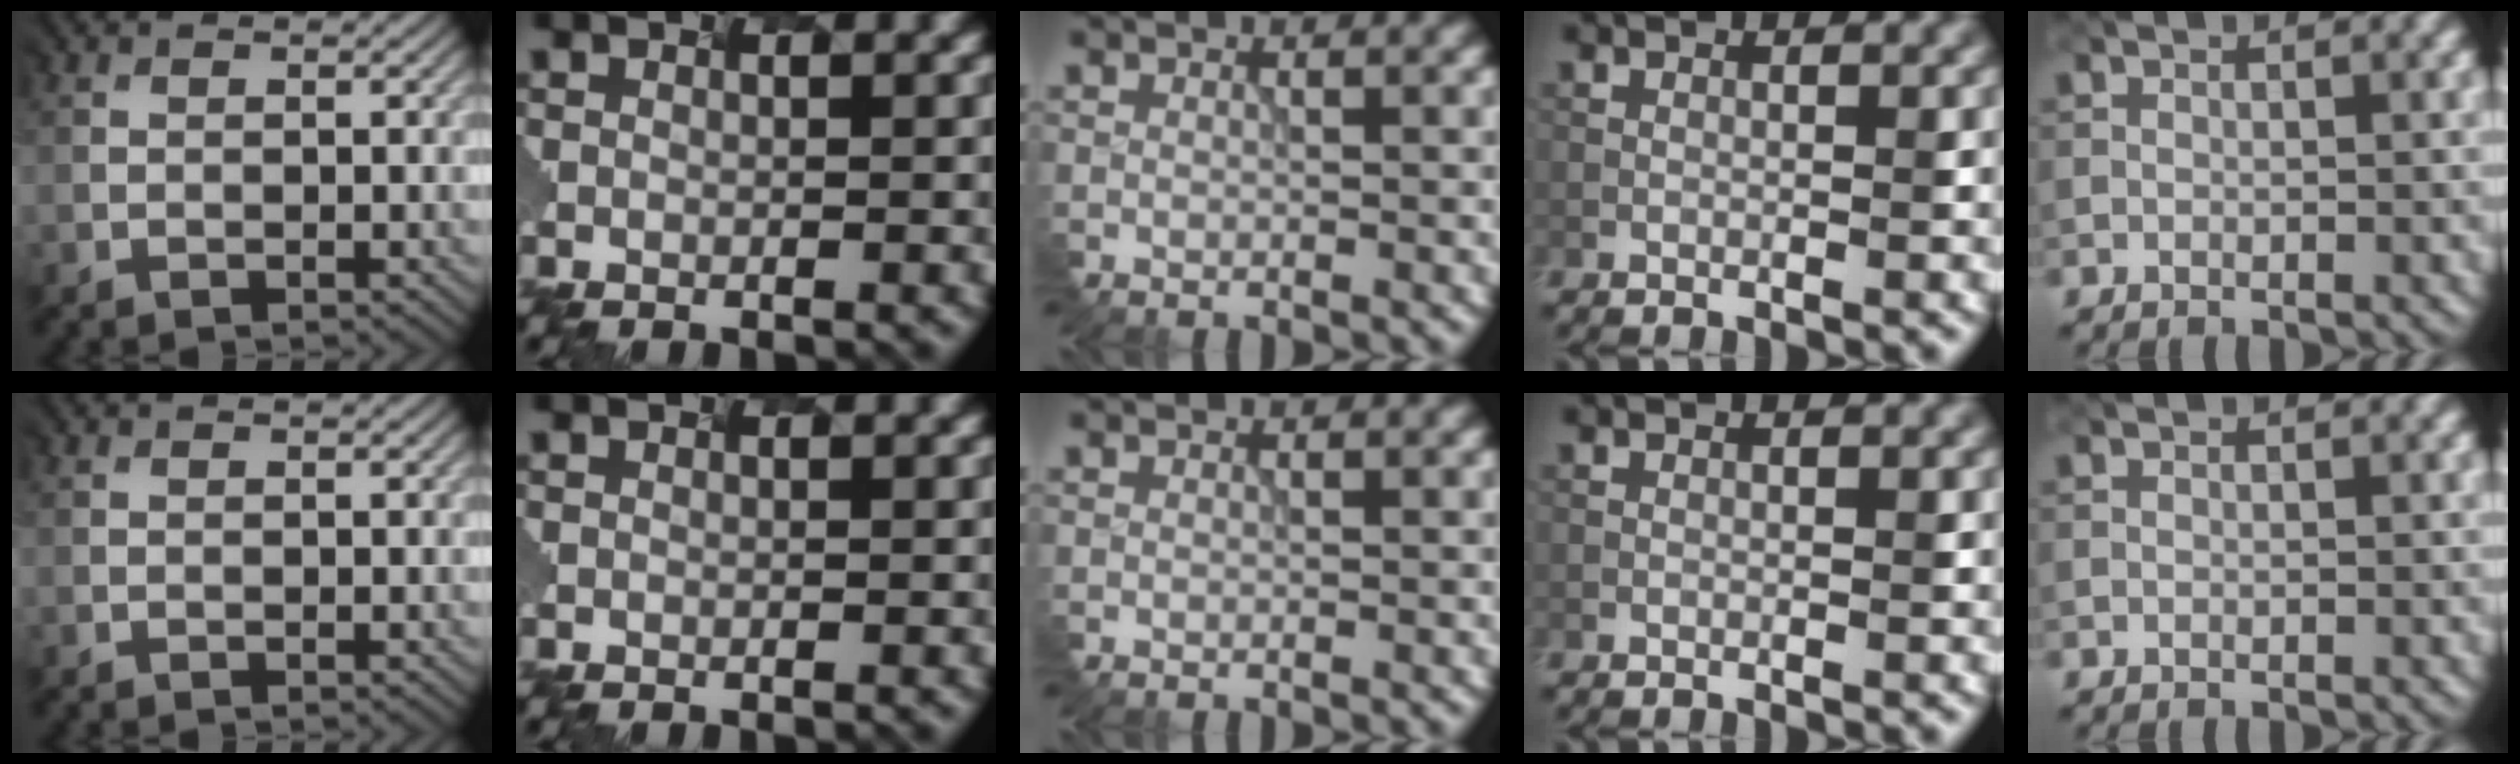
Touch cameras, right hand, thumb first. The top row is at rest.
{}